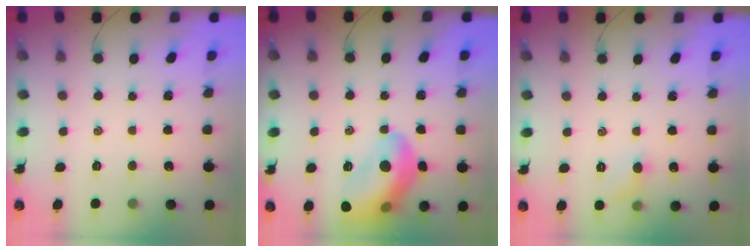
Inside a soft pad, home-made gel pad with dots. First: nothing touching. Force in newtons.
{"total": 15.7, "press": 15.6, "slide": 1.9}
{"total": 5.6, "press": 5.3, "slide": 1.8}